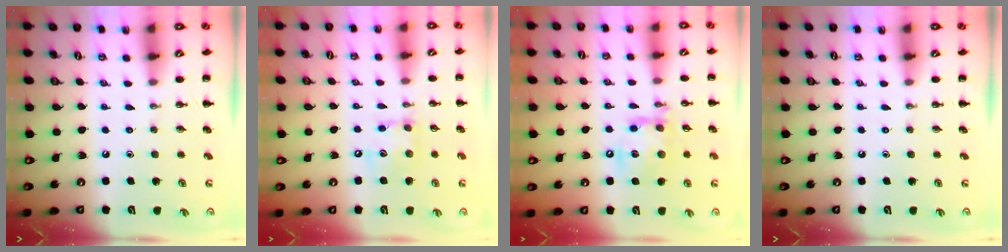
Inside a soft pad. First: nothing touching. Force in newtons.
{"total": 9.0, "press": 9.0, "slide": 1.0}
{"total": 14.7, "press": 14.5, "slide": 2.0}
{"total": 0.0}